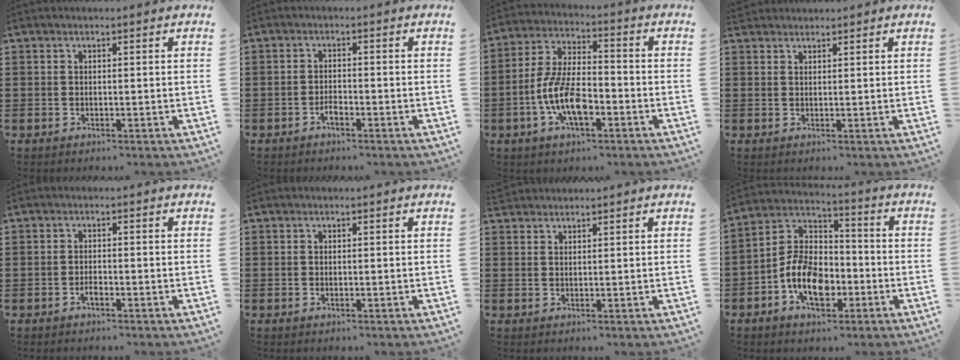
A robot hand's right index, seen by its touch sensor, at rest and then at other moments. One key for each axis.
{"total": 1.7, "fx": -1.2, "fy": 0.5, "fz": 1.0, "tx": -0.023, "ty": -0.003, "tz": -0.022}
{"total": 9.3, "fx": -3.2, "fy": 4.1, "fz": 7.7, "tx": -0.175, "ty": -0.004, "tz": -0.065}
{"total": 1.5, "fx": 1.4, "fy": 0.6, "fz": -0.1, "tx": -0.001, "ty": 0.005, "tz": 0.029}
{"total": 1.4, "fx": -1.0, "fy": 0.3, "fz": 0.9, "tx": -0.020, "ty": -0.005, "tz": -0.016}
{"total": 0.0}
{"total": 1.5, "fx": 1.4, "fy": 0.3, "fz": -0.2, "tx": 0.000, "ty": 0.003, "tz": 0.029}
{"total": 9.9, "fx": -3.5, "fy": 6.2, "fz": 6.9, "tx": -0.146, "ty": 0.007, "tz": -0.067}